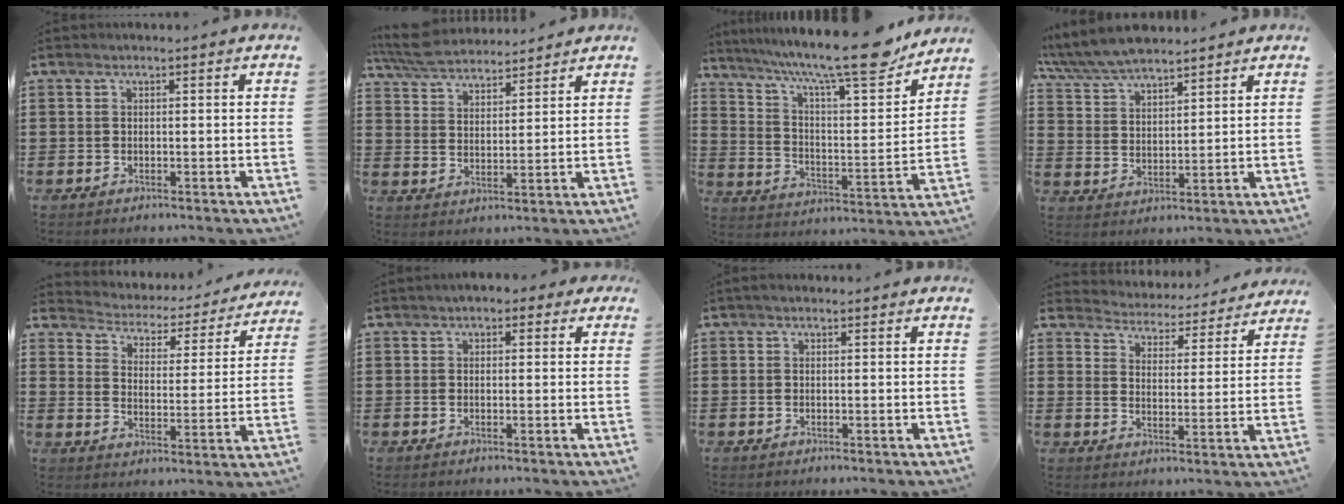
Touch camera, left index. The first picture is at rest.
{"total": 6.4, "force": [6.0, 1.4, 1.6], "torque": [-0.055, -0.015, 0.112]}
{"total": 15.0, "force": [11.9, 1.9, 8.9], "torque": [-0.167, -0.076, 0.195]}
{"total": 6.8, "force": [6.4, 1.2, 2.0], "torque": [-0.062, -0.019, 0.119]}
{"total": 3.1, "force": [3.0, 0.6, -0.3], "torque": [-0.018, -0.030, 0.042]}
{"total": 1.6, "force": [0.3, 1.2, 1.0], "torque": [-0.015, 0.006, 0.001]}
{"total": 0.7, "force": [0.0, 0.5, 0.4], "torque": [-0.008, 0.006, -0.001]}
{"total": 4.5, "force": [4.5, 0.1, -0.4], "torque": [-0.020, -0.040, 0.074]}